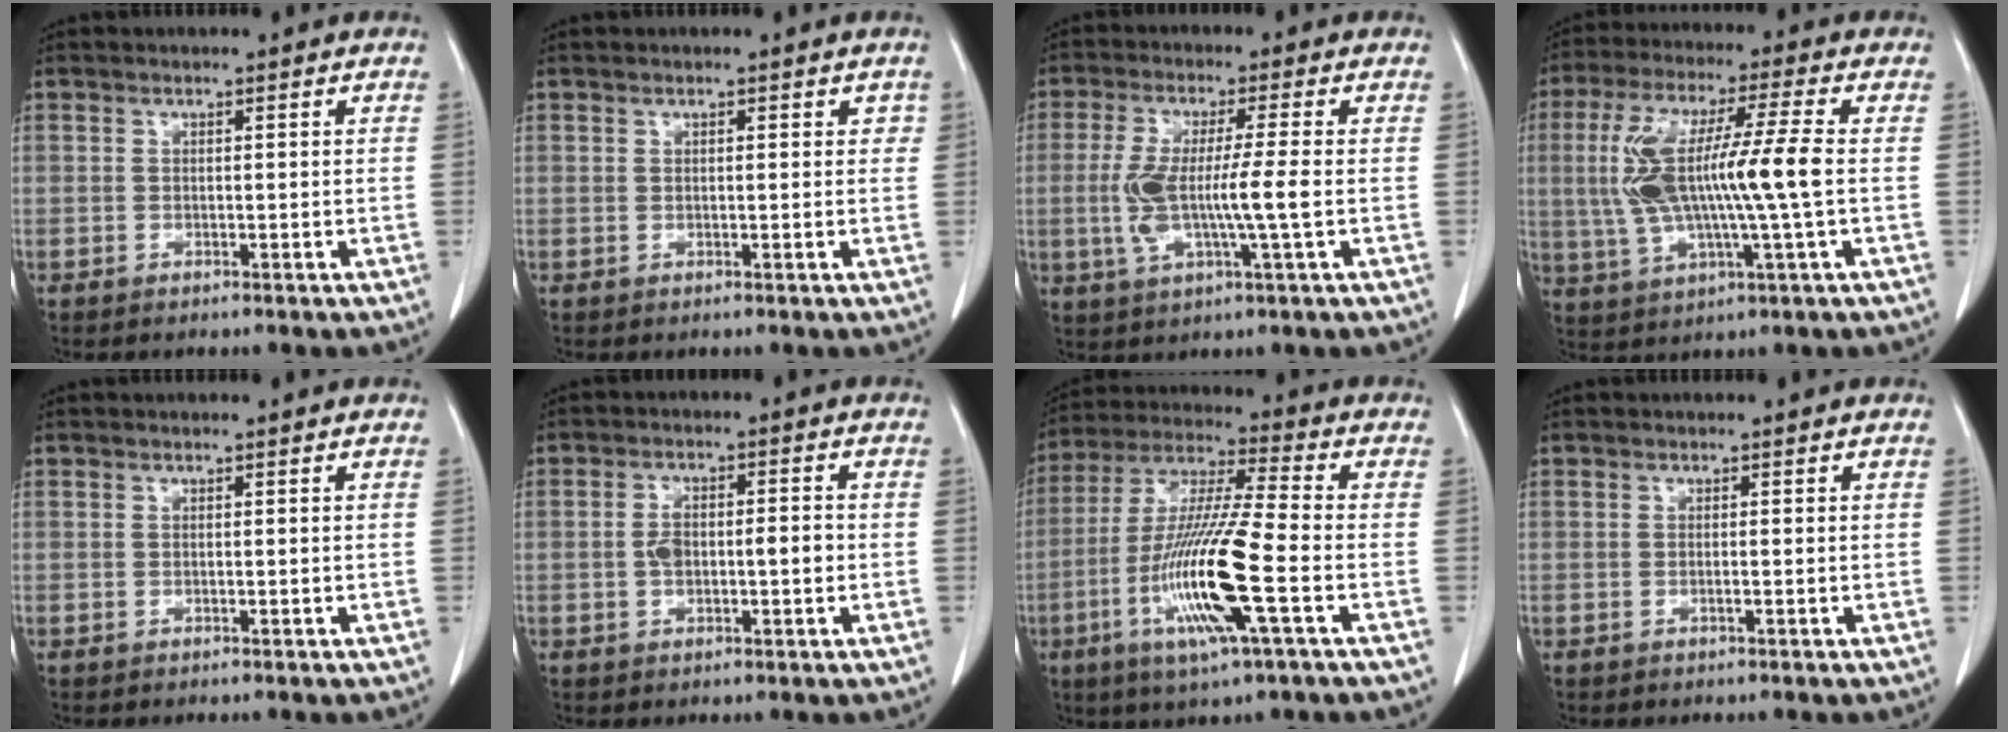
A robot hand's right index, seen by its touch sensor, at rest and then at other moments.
{"total": 2.0, "force": [0.6, 1.1, 1.5], "torque": [-0.026, 0.009, 0.007]}
{"total": 10.0, "force": [-1.1, 0.9, 9.9], "torque": [-0.202, -0.001, -0.020]}
{"total": 14.9, "force": [0.1, 1.4, 14.8], "torque": [-0.302, 0.012, 0.003]}
{"total": 0.0}
{"total": 6.4, "force": [-0.6, 2.8, 5.7], "torque": [-0.112, 0.017, -0.007]}
{"total": 17.2, "force": [-5.2, 0.9, 16.4], "torque": [-0.338, -0.019, -0.099]}
{"total": 0.9, "force": [-0.2, 0.3, 0.9], "torque": [-0.024, 0.002, 0.000]}